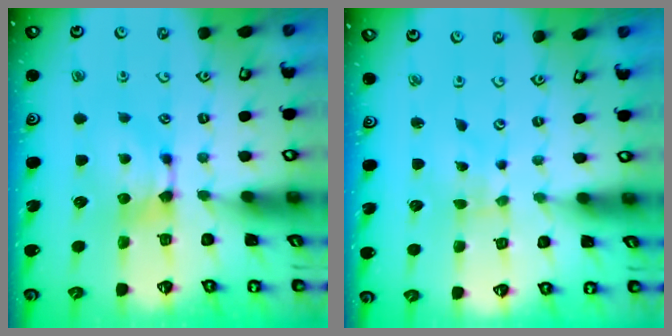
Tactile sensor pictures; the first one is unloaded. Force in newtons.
{"total": 5.0, "press": 5.0, "slide": 0.8}